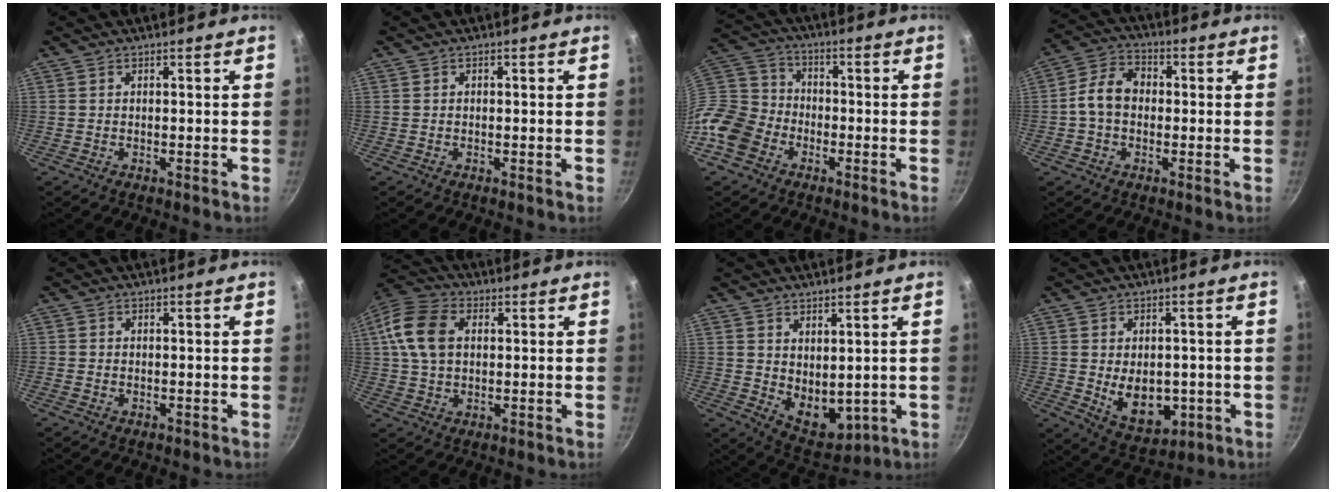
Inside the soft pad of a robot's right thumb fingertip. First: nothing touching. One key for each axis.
{"total": 0.6, "fx": 0.0, "fy": 0.5, "fz": 0.3, "tx": -0.003, "ty": 0.005, "tz": 0.001}
{"total": 13.1, "fx": -6.1, "fy": 10.1, "fz": 5.8, "tx": -0.094, "ty": 0.053, "tz": -0.135}
{"total": 8.4, "fx": -0.2, "fy": 6.3, "fz": 5.5, "tx": -0.080, "ty": 0.024, "tz": -0.021}
{"total": 0.6, "fx": -0.3, "fy": 0.5, "fz": 0.2, "tx": -0.005, "ty": 0.001, "tz": -0.007}
{"total": 11.4, "fx": 2.0, "fy": 7.7, "fz": 8.0, "tx": -0.147, "ty": 0.012, "tz": 0.027}
{"total": 8.2, "fx": 1.7, "fy": 5.2, "fz": 6.1, "tx": -0.067, "ty": -0.028, "tz": 0.050}
{"total": 10.4, "fx": -1.4, "fy": 7.2, "fz": 7.4, "tx": -0.081, "ty": -0.010, "tz": 0.000}